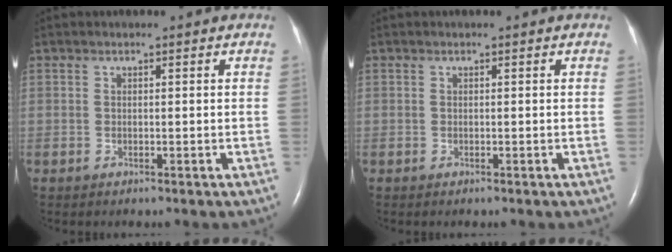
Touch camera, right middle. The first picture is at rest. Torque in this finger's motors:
{"motor_torque": [0.17, 0.00, 0.02, 0.00]}